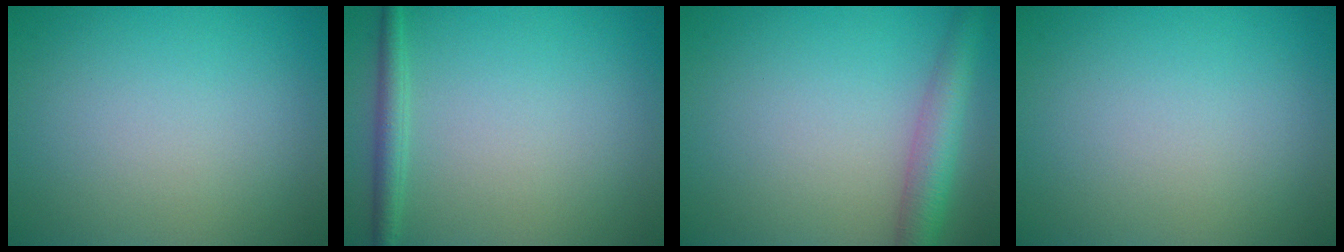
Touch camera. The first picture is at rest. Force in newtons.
{"total": 1.9, "press": 1.9, "slide": 0.1}
{"total": 4.0, "press": 4.0, "slide": 0.2}
{"total": 0.0}